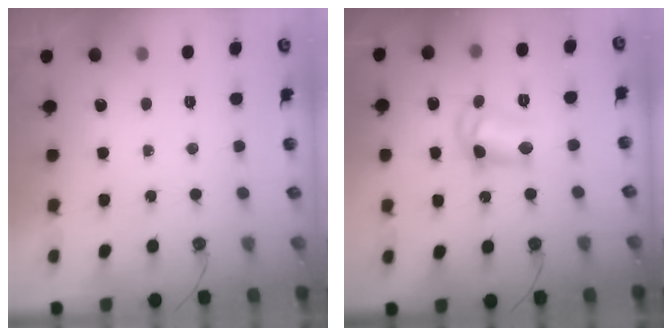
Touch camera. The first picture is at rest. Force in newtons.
{"total": 11.1, "press": 10.4, "slide": 3.9}